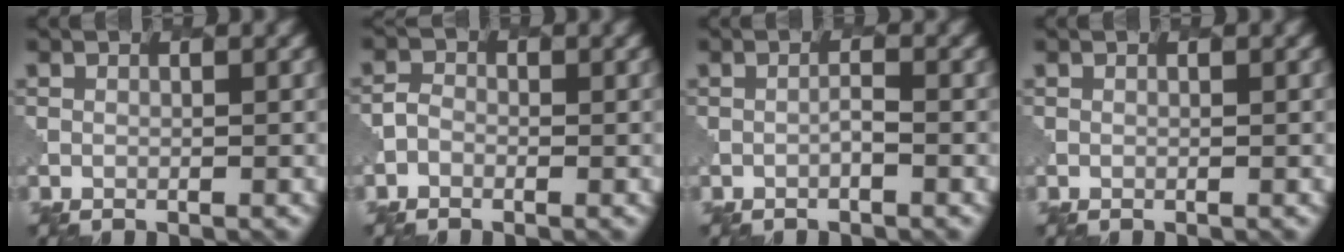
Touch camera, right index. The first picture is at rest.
{"total": 1.0, "force": [-0.6, 0.8, 0.2], "torque": [-0.003, 0.002, -0.016]}
{"total": 0.6, "force": [-0.2, 0.0, 0.5], "torque": [-0.010, 0.004, -0.003]}
{"total": 0.0}